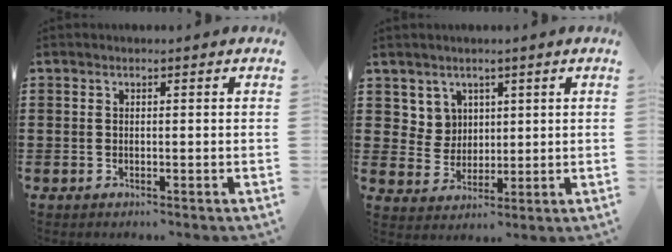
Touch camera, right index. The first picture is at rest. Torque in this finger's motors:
{"motor_torque": [-0.08, 0.20, 0.02, -0.01]}